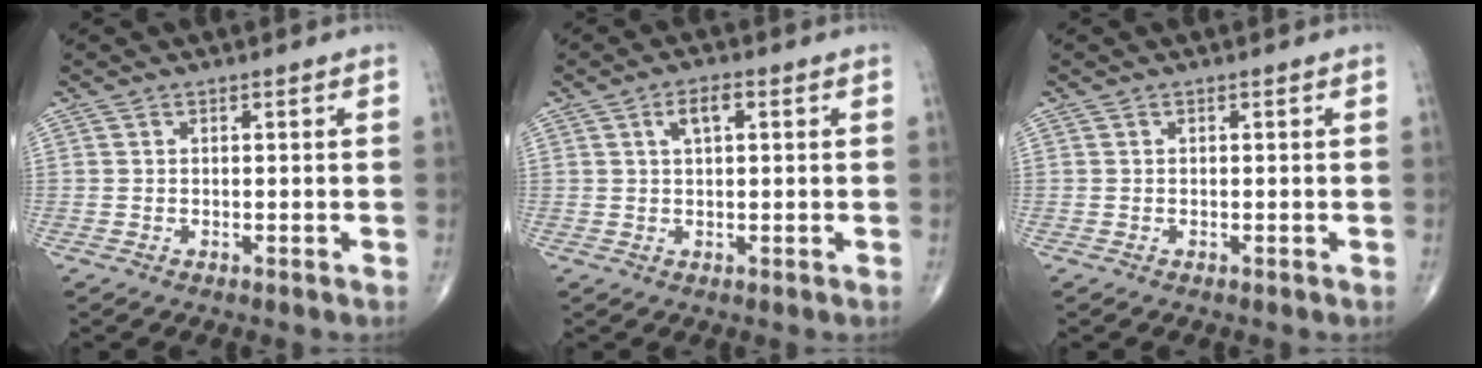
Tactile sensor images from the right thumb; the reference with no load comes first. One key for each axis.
{"total": 3.8, "fx": 1.2, "fy": 1.7, "fz": 3.1, "tx": -0.055, "ty": 0.006, "tz": 0.020}
{"total": 0.0}